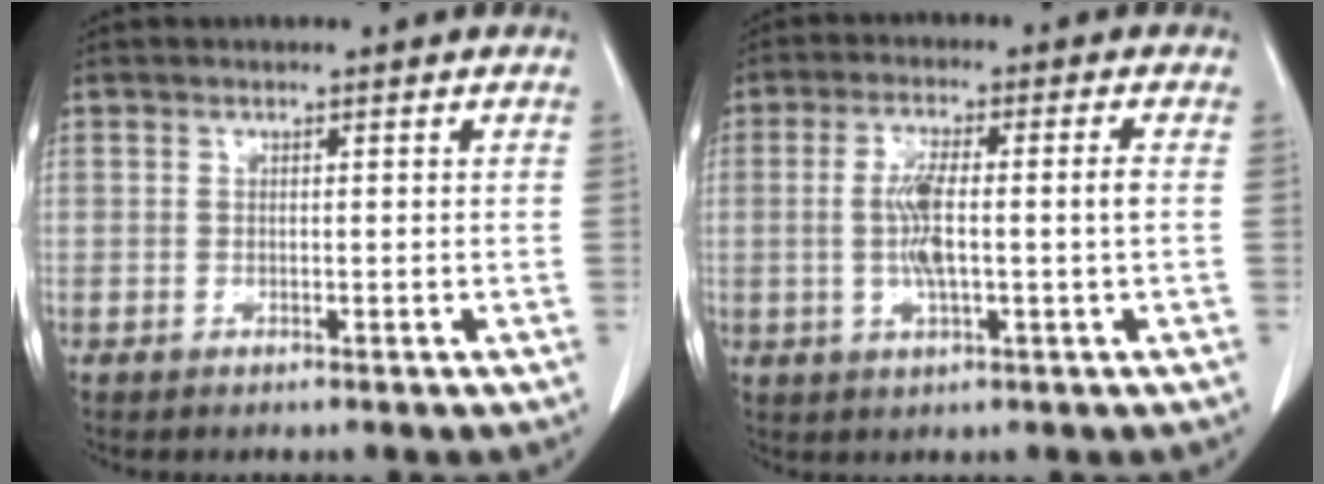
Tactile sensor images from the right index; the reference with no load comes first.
{"total": 7.3, "force": [-0.4, 0.5, 7.3], "torque": [-0.147, 0.005, -0.007]}